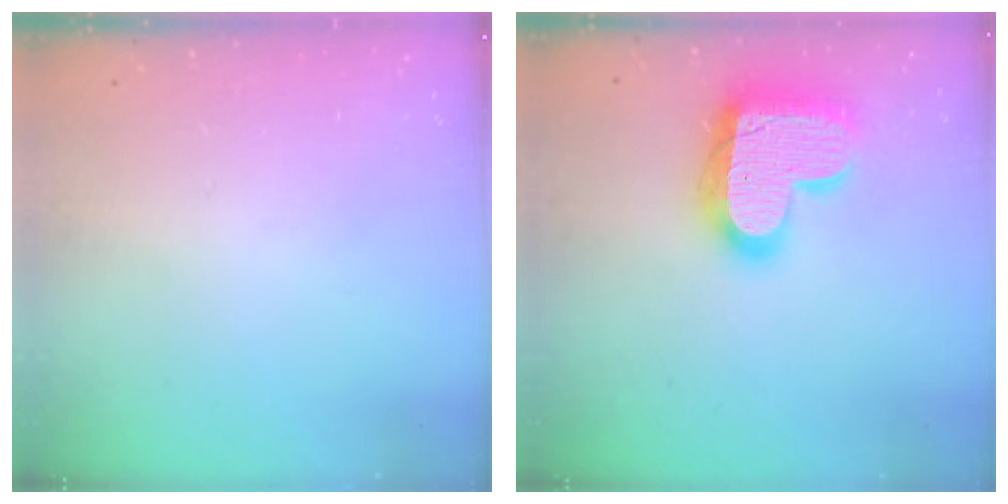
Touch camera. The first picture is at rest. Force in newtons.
{"total": 20.2, "press": 20.1, "slide": 1.3}